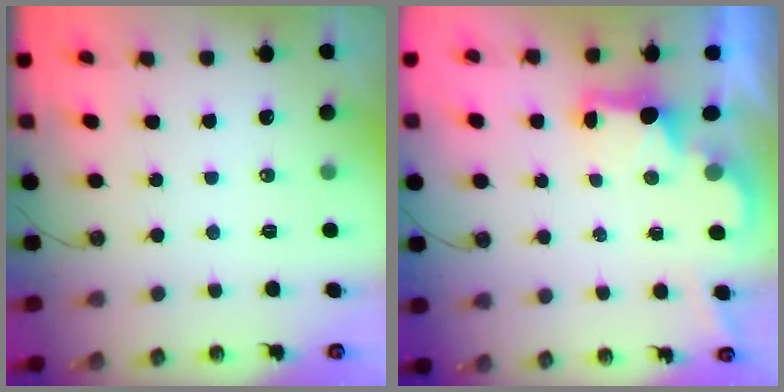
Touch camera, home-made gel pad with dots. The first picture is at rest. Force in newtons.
{"total": 2.1, "press": 2.0, "slide": 0.7}